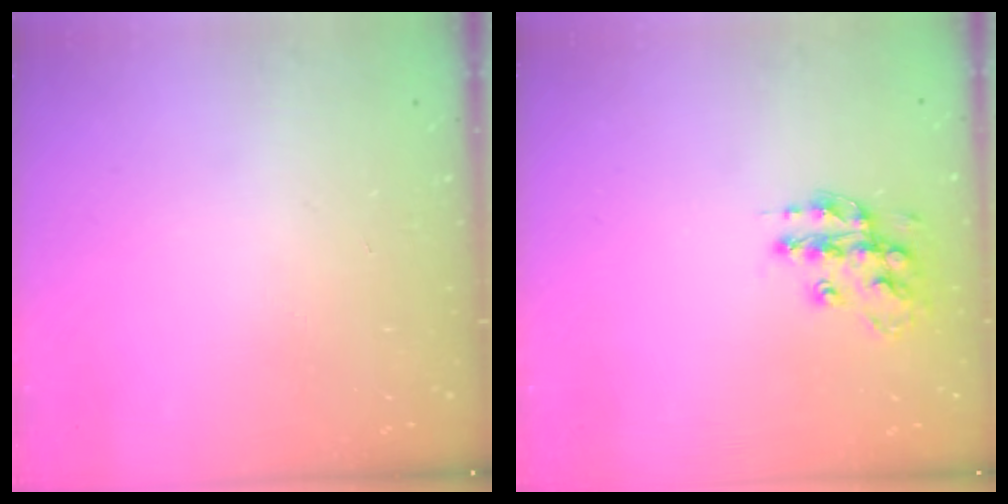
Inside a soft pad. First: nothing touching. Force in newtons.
{"total": 13.8, "press": 13.7, "slide": 0.8}